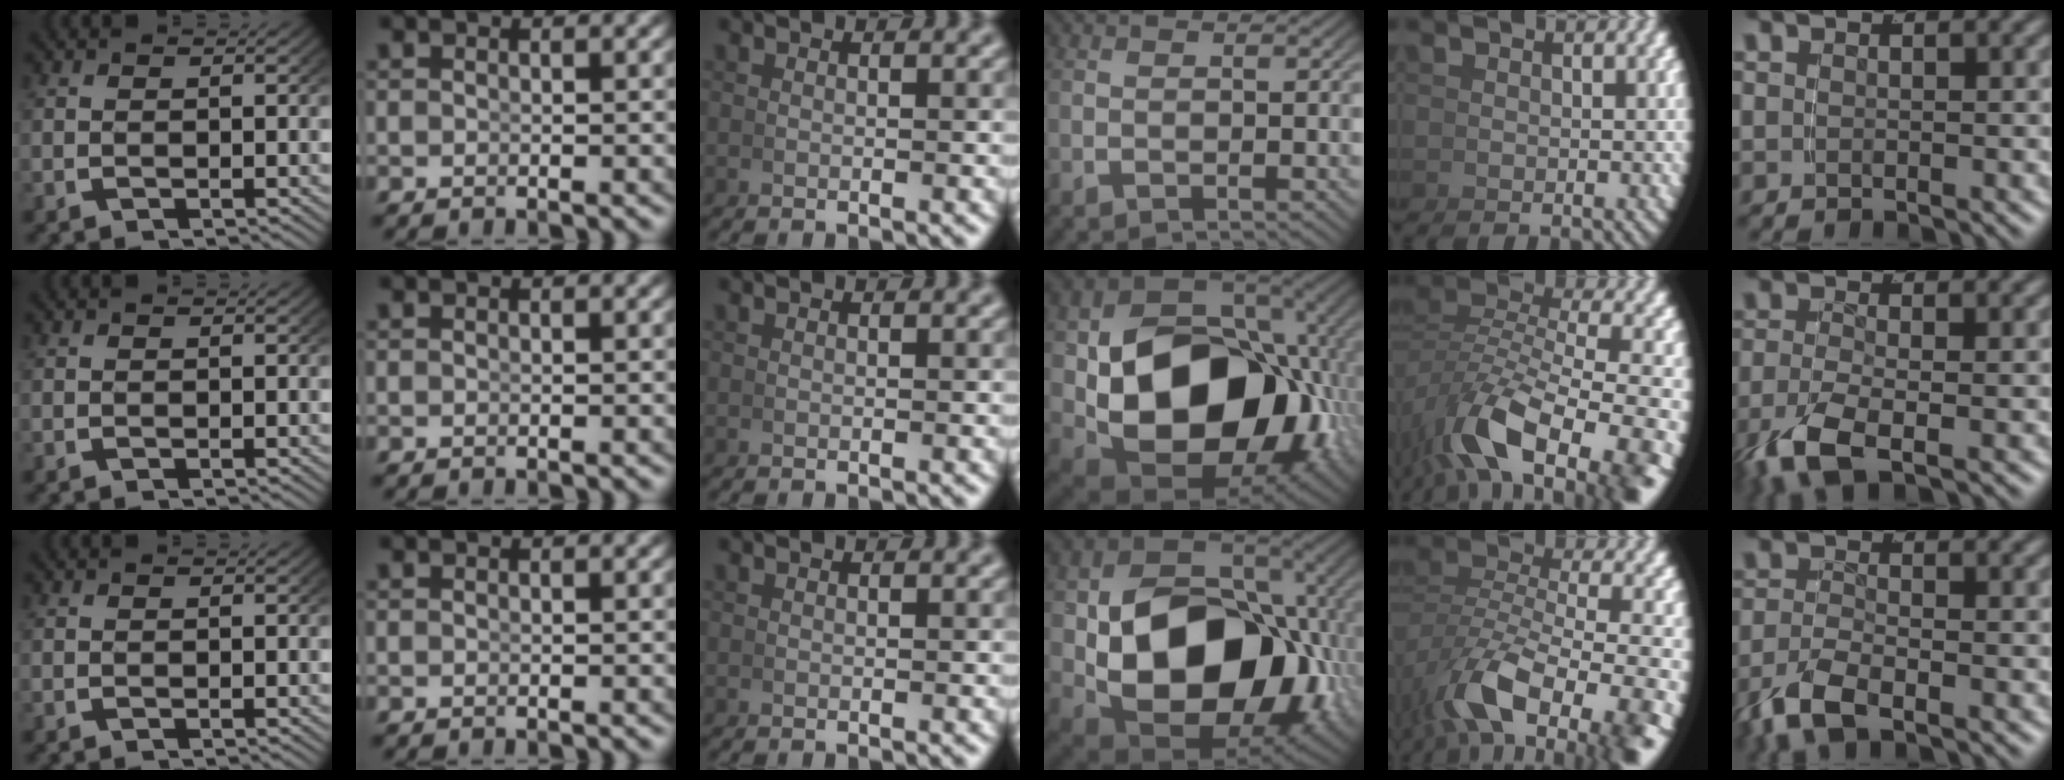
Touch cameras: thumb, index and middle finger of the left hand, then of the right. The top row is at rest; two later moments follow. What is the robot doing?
{"motion": "grasp_and_lifting", "object": "calculator"}